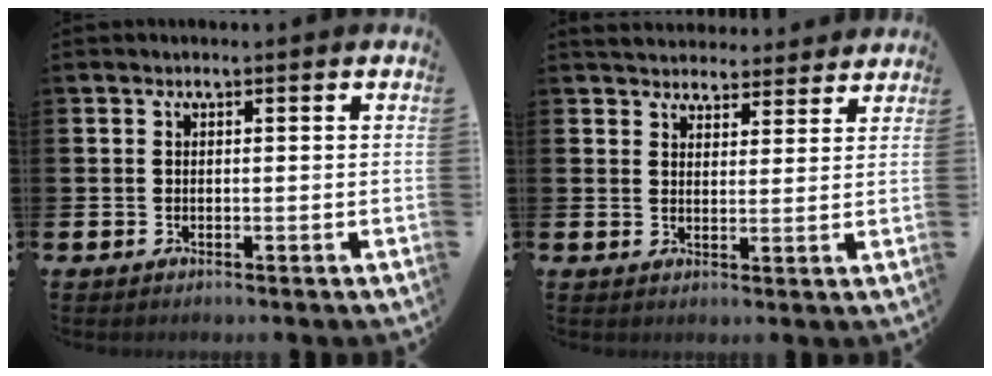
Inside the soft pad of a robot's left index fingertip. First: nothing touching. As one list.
[{"total": 4.4, "force": [4.3, 1.0, 0.0], "torque": [-0.013, -0.023, 0.079]}]